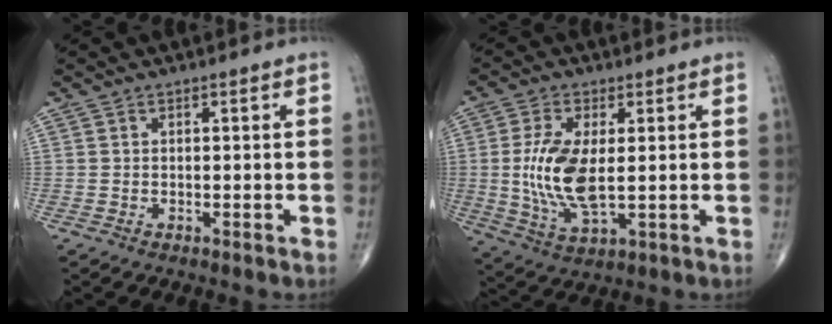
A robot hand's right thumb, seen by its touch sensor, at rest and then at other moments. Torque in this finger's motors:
{"motor_torque": [-0.05, 0.59, 1.06, 0.13, 0.16]}